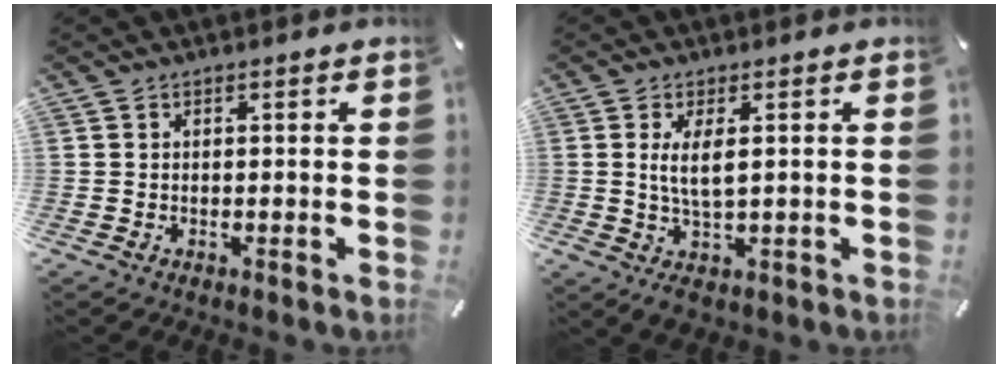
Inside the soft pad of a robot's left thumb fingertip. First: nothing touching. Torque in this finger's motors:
{"motor_torque": [0.14, 0.15, 0.46, -0.24, 0.10]}